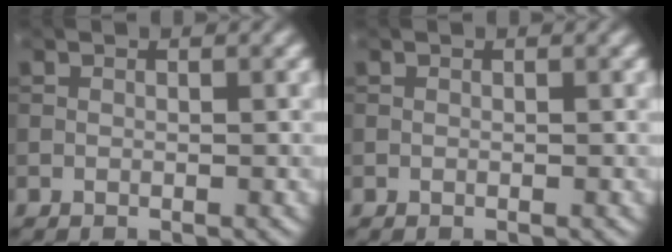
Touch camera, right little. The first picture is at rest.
{"total": 0.0}